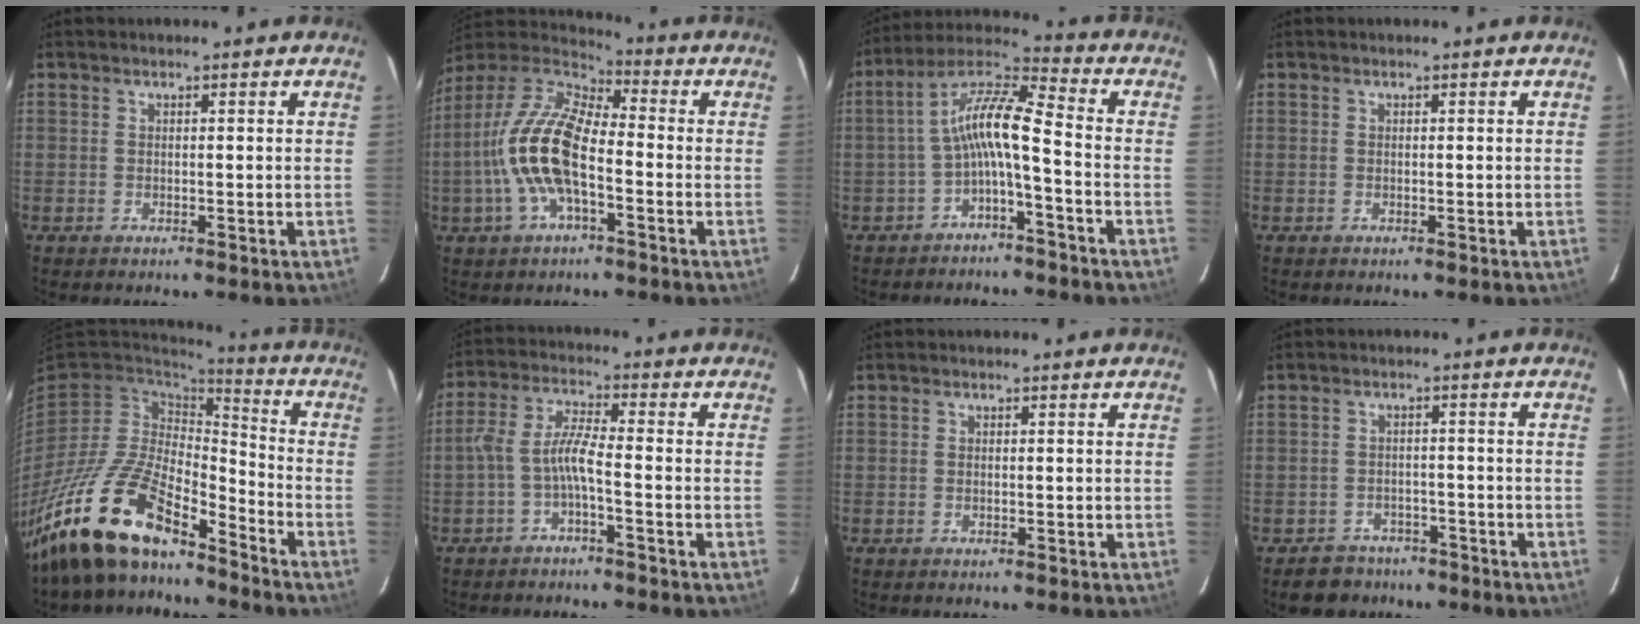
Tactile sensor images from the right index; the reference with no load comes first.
{"total": 15.9, "force": [-3.8, 6.5, 14.0], "torque": [-0.285, 0.002, -0.081]}
{"total": 9.1, "force": [-2.8, 1.4, 8.6], "torque": [-0.190, 0.024, -0.055]}
{"total": 0.0}
{"total": 19.5, "force": [-15.1, 6.2, 10.7], "torque": [-0.227, -0.026, -0.284]}
{"total": 5.2, "force": [-2.4, 0.5, 4.6], "torque": [-0.111, 0.013, -0.045]}
{"total": 0.0}
{"total": 6.1, "force": [-4.7, 3.9, 0.2], "torque": [-0.015, 0.026, -0.067]}